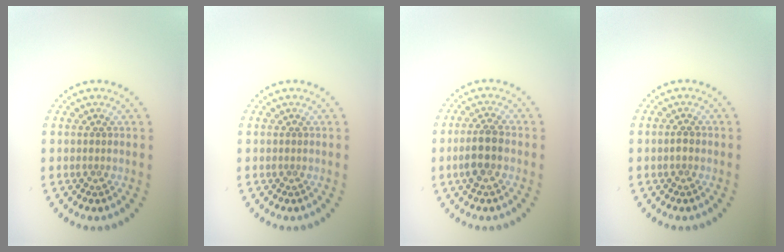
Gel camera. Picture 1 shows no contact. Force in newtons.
{"total": 0.0}
{"total": 3.0, "press": 2.8, "slide": 1.0}
{"total": 0.7, "press": 0.7, "slide": 0.0}